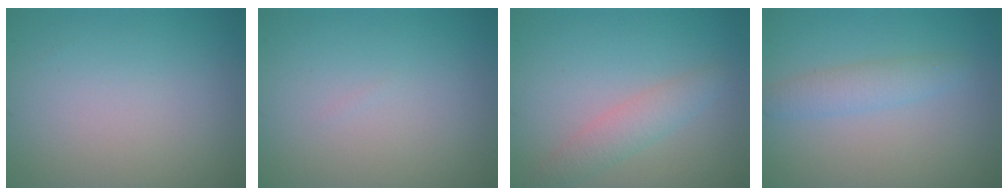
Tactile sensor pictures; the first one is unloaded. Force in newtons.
{"total": 0.0}
{"total": 2.3, "press": 2.3, "slide": 0.0}
{"total": 2.2, "press": 2.2, "slide": 0.1}